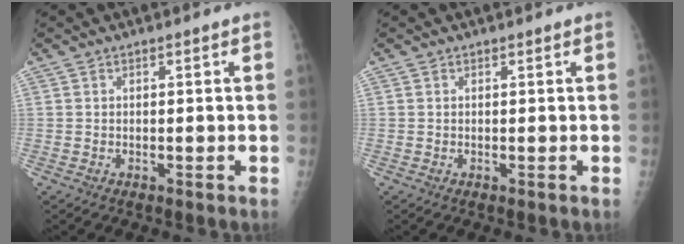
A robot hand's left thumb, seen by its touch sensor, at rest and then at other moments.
{"total": 0.0}